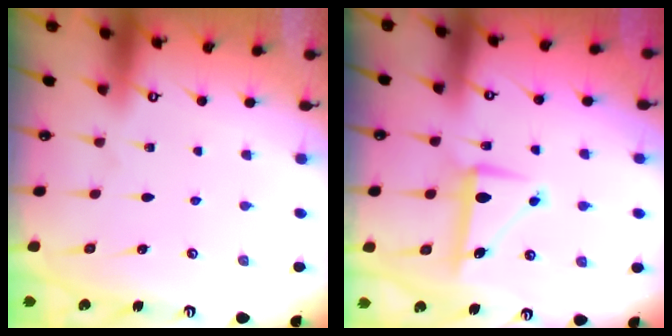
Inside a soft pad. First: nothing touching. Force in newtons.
{"total": 7.6, "press": 7.5, "slide": 0.9}